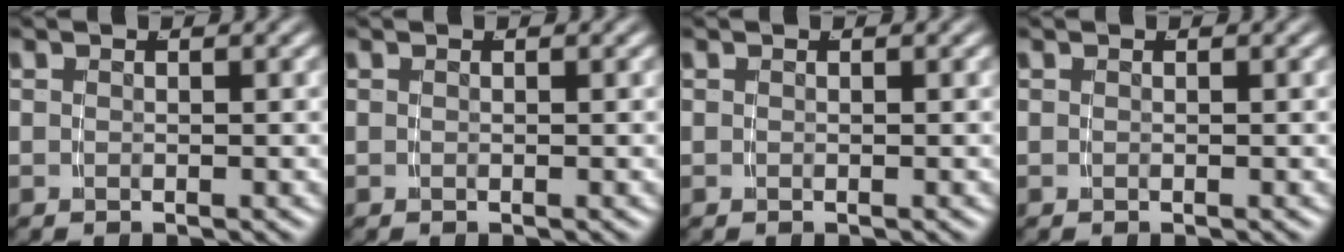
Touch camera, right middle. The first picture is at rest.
{"total": 0.0}
{"total": 0.0}
{"total": 0.0}